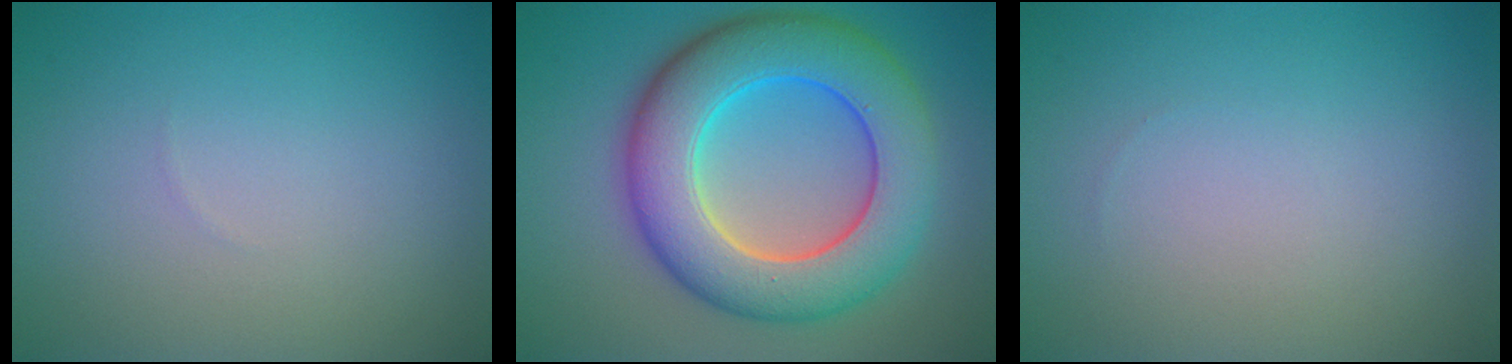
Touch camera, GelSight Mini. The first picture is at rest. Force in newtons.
{"total": 10.9, "press": 10.8, "slide": 0.6}
{"total": 0.0}